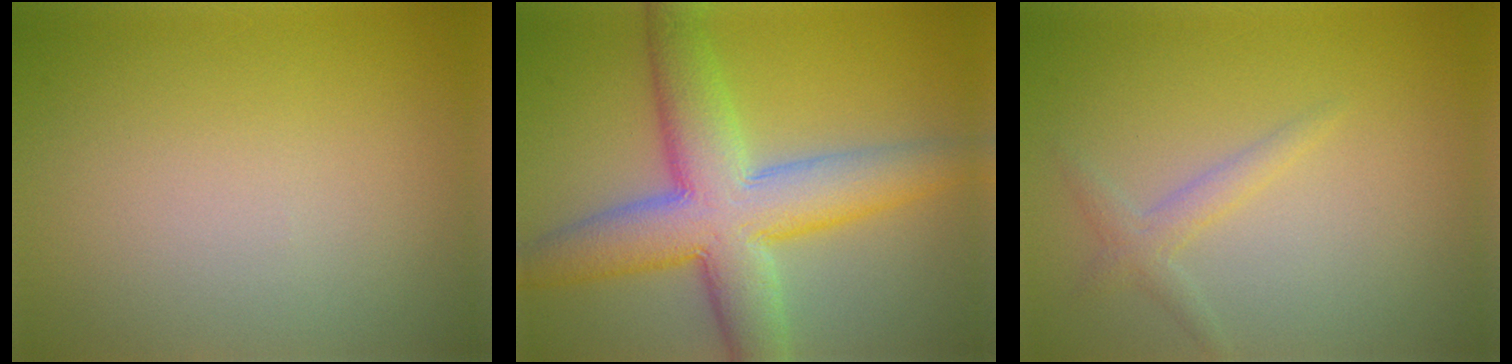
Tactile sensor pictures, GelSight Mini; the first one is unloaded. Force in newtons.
{"total": 9.6, "press": 9.6, "slide": 0.5}
{"total": 1.7, "press": 1.7, "slide": 0.0}